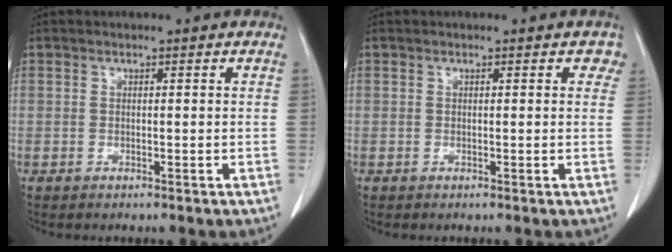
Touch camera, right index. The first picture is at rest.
{"total": 1.5, "force": [0.7, 0.9, 1.1], "torque": [-0.002, 0.005, 0.001]}